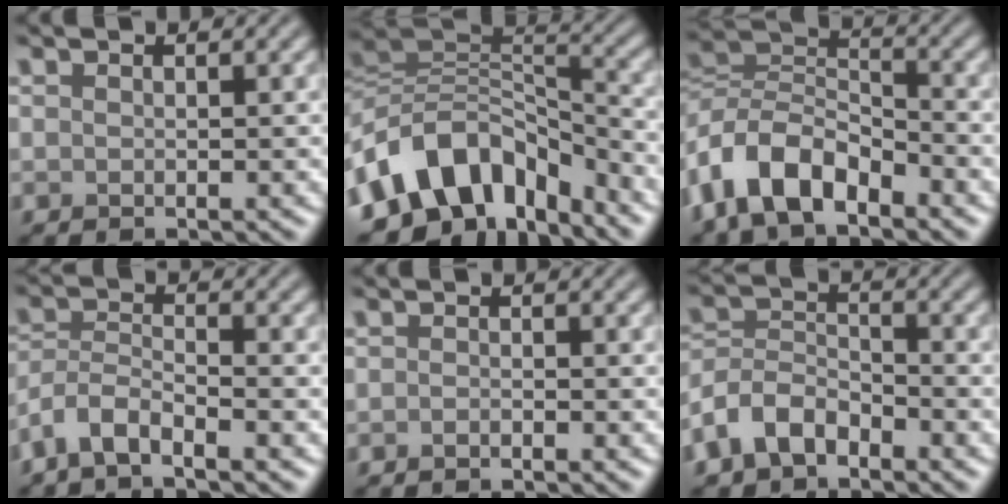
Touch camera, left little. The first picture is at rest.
{"total": 9.9, "force": [-5.2, 6.3, 5.6], "torque": [-0.092, 0.021, -0.102]}
{"total": 7.5, "force": [-4.4, 4.0, 4.6], "torque": [-0.087, 0.006, -0.095]}
{"total": 3.6, "force": [-2.9, 0.8, 1.9], "torque": [-0.041, 0.000, -0.068]}
{"total": 0.5, "force": [-0.5, 0.1, 0.3], "torque": [-0.005, 0.000, -0.009]}
{"total": 4.6, "force": [-2.9, 2.7, 2.3], "torque": [-0.051, 0.004, -0.069]}